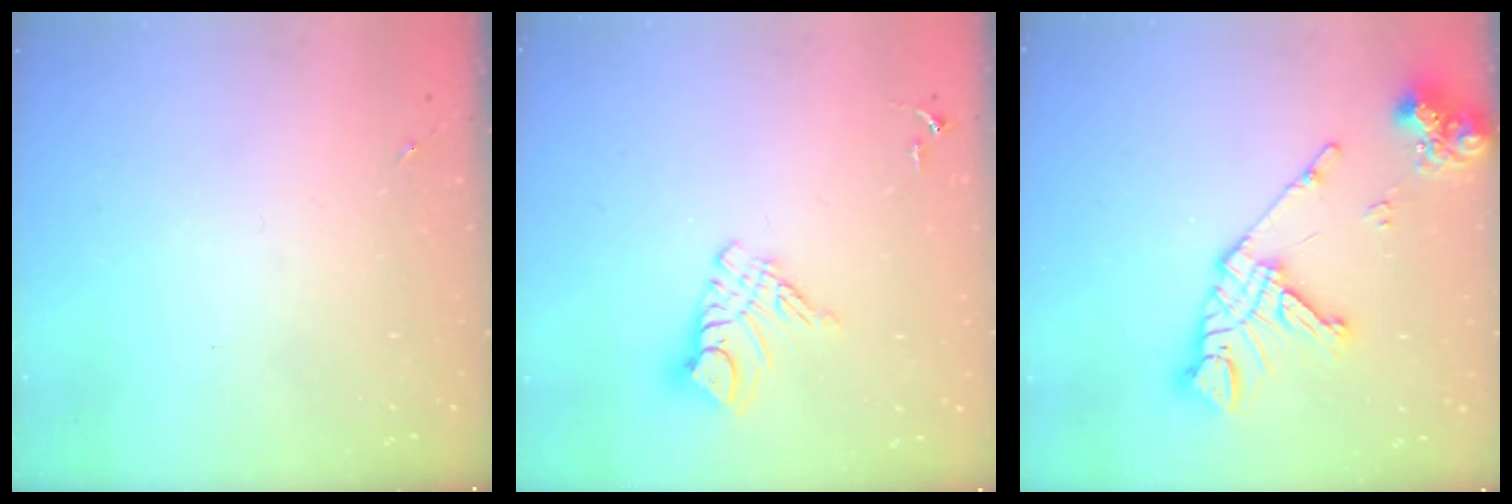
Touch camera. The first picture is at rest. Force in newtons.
{"total": 10.3, "press": 10.3, "slide": 0.9}
{"total": 16.6, "press": 16.5, "slide": 2.0}